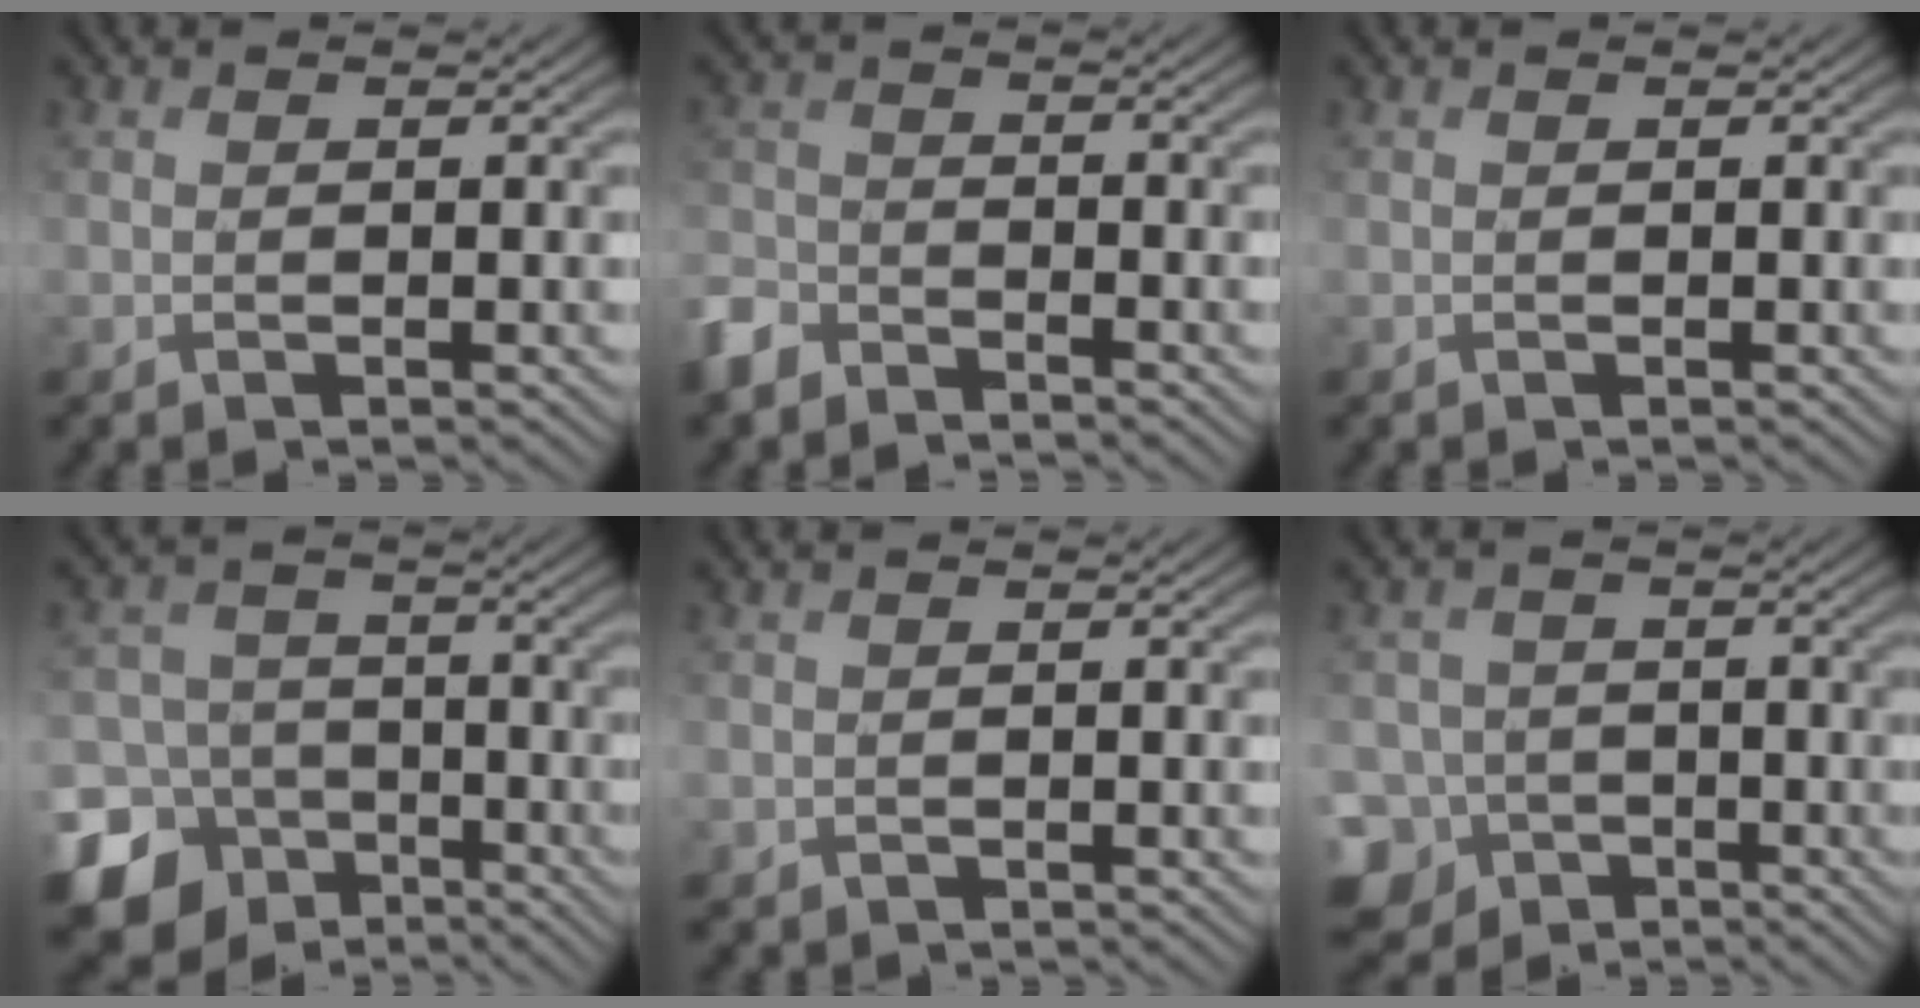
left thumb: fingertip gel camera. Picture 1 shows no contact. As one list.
[{"total": 4.5, "force": [-4.1, 1.8, 0.7], "torque": [-0.012, -0.010, -0.098]}, {"total": 0.0}, {"total": 14.6, "force": [-8.7, 11.3, 3.2], "torque": [-0.104, -0.053, -0.155]}, {"total": 0.9, "force": [-0.4, 0.8, -0.1], "torque": [0.000, -0.007, -0.003]}, {"total": 9.5, "force": [-6.1, 7.2, 1.5], "torque": [-0.051, -0.029, -0.112]}]